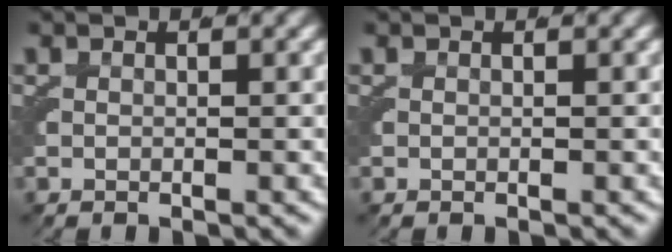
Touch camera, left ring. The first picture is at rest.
{"total": 0.0}